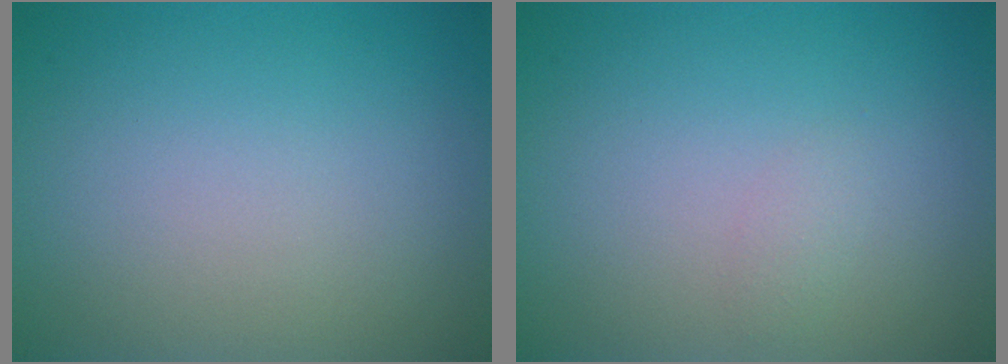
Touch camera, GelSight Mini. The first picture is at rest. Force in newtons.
{"total": 0.7, "press": 0.7, "slide": 0.1}